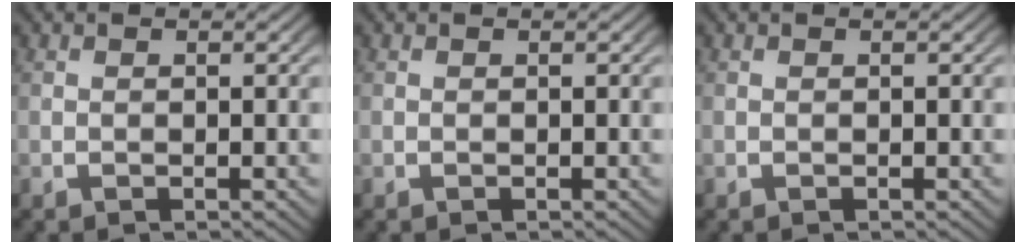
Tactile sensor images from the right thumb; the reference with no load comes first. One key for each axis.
{"total": 0.0}
{"total": 0.0}